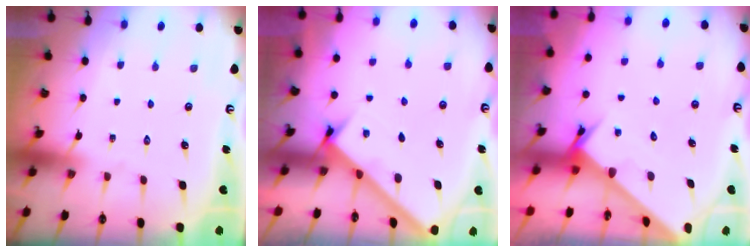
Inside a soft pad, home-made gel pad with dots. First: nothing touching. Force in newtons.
{"total": 2.7, "press": 2.6, "slide": 0.3}
{"total": 2.8, "press": 2.8, "slide": 0.1}